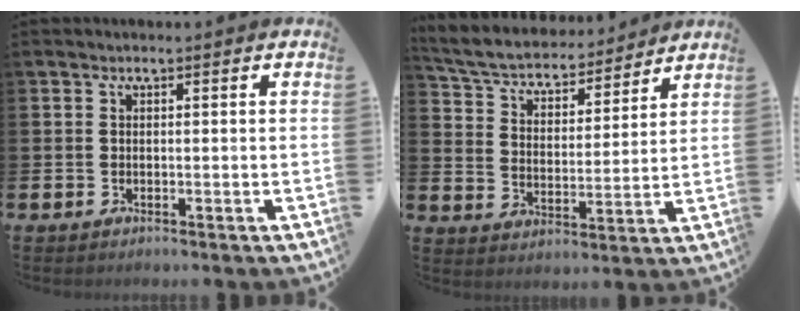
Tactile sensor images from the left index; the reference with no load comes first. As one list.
[{"total": 5.6, "force": [5.2, 1.6, 1.0], "torque": [-0.055, -0.043, 0.087]}]